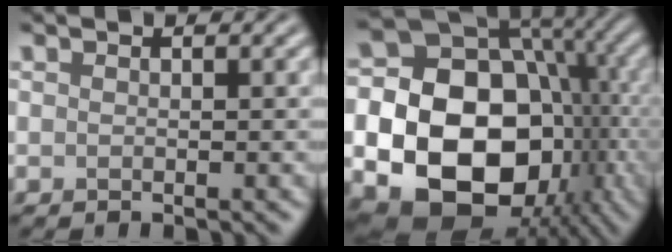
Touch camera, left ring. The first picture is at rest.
{"total": 20.4, "force": [-4.1, 16.8, 10.8], "torque": [-0.172, -0.020, -0.078]}